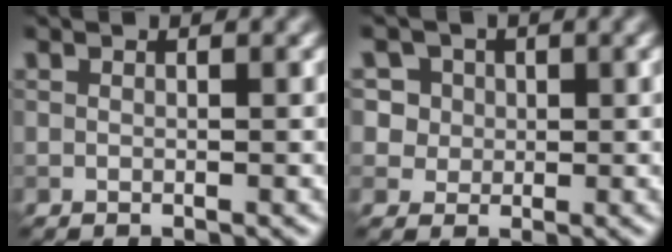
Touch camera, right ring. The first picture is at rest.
{"total": 5.9, "force": [2.6, 4.8, 2.2], "torque": [-0.028, 0.018, 0.027]}